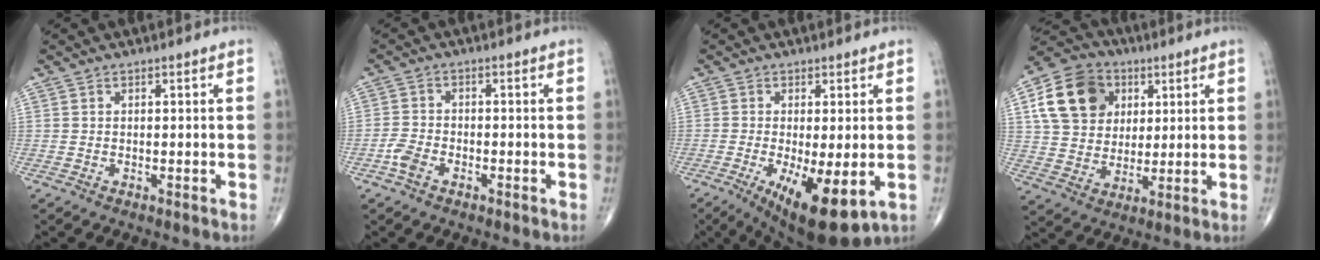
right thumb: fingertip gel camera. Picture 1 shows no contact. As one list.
[{"total": 3.4, "force": [-1.8, 2.0, 2.0], "torque": [-0.046, 0.011, -0.037]}, {"total": 12.4, "force": [-3.7, 4.1, 11.1], "torque": [-0.176, -0.025, -0.044]}, {"total": 15.3, "force": [4.9, 12.1, 8.0], "torque": [-0.125, -0.002, 0.085]}]